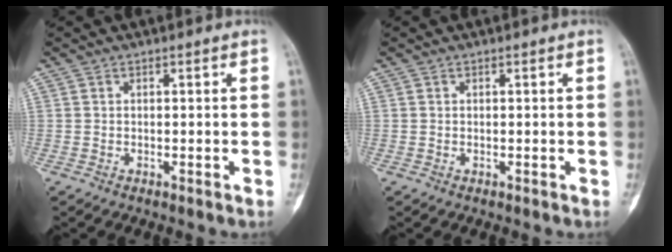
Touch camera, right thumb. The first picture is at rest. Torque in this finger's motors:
{"motor_torque": [-0.07, 0.30, -0.15, 0.01, 0.11]}